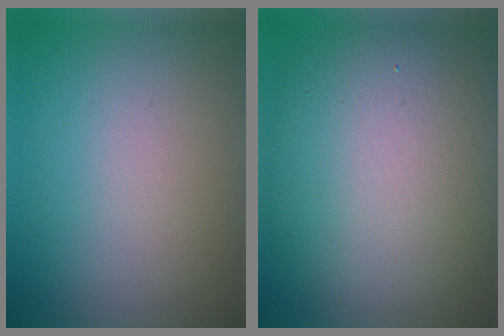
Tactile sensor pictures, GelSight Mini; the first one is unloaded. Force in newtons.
{"total": 13.1, "press": 13.1, "slide": 0.7}